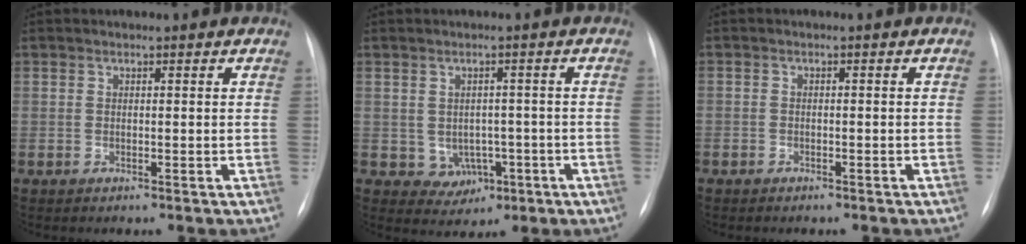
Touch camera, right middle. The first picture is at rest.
{"total": 4.7, "force": [-1.2, 4.1, 2.1], "torque": [-0.024, 0.015, 0.001]}
{"total": 1.9, "force": [-1.3, 1.3, 0.3], "torque": [-0.013, 0.003, -0.016]}